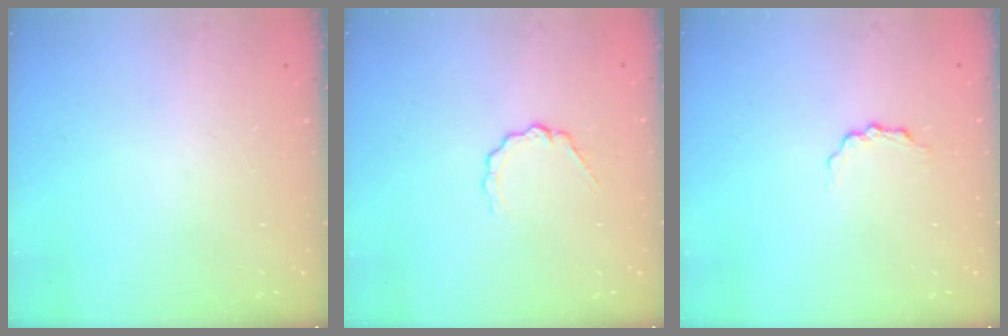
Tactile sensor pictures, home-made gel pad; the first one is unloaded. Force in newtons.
{"total": 4.3, "press": 4.3, "slide": 0.4}
{"total": 3.2, "press": 3.2, "slide": 0.5}